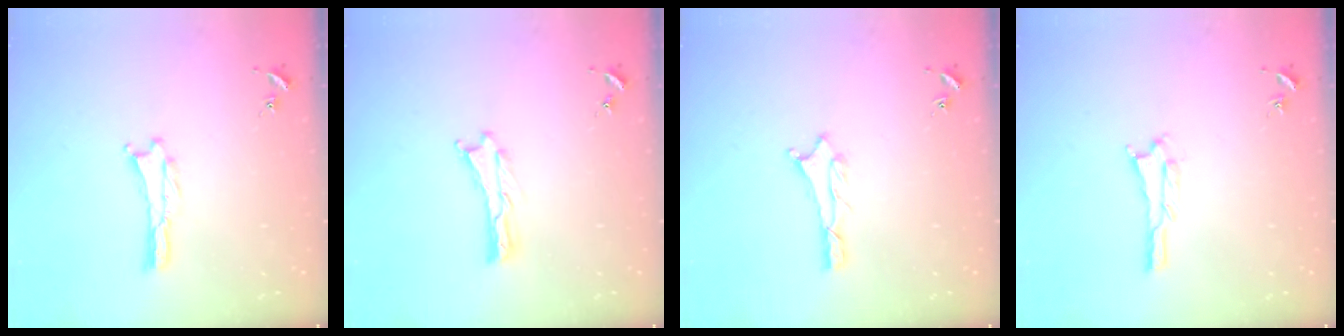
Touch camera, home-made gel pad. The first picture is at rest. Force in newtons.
{"total": 0.0}
{"total": 0.7, "press": 0.7, "slide": 0.2}
{"total": 1.1, "press": 1.1, "slide": 0.1}